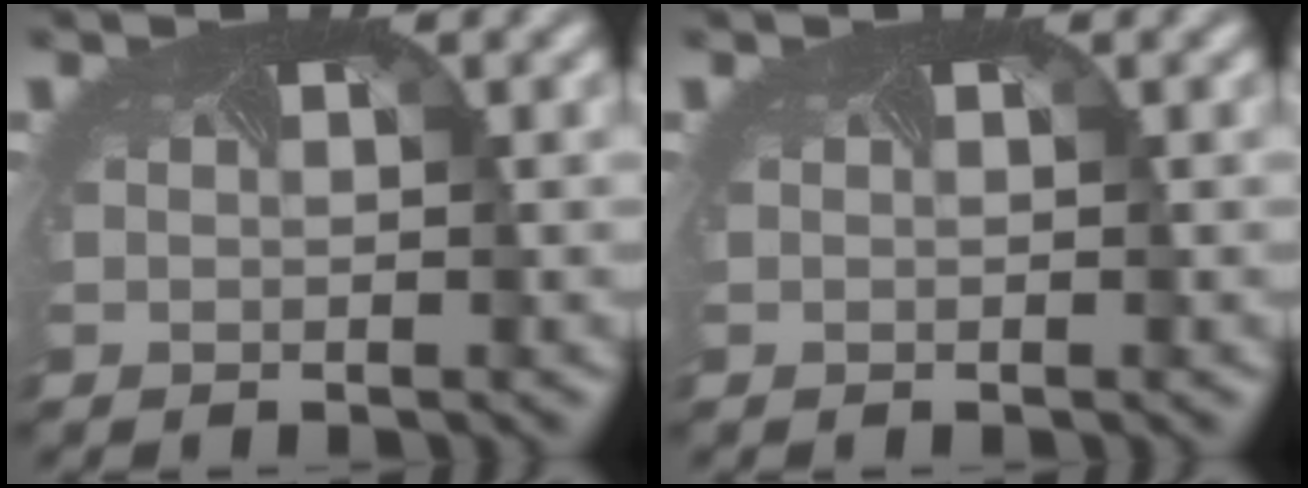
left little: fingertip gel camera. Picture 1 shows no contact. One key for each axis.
{"total": 0.0}